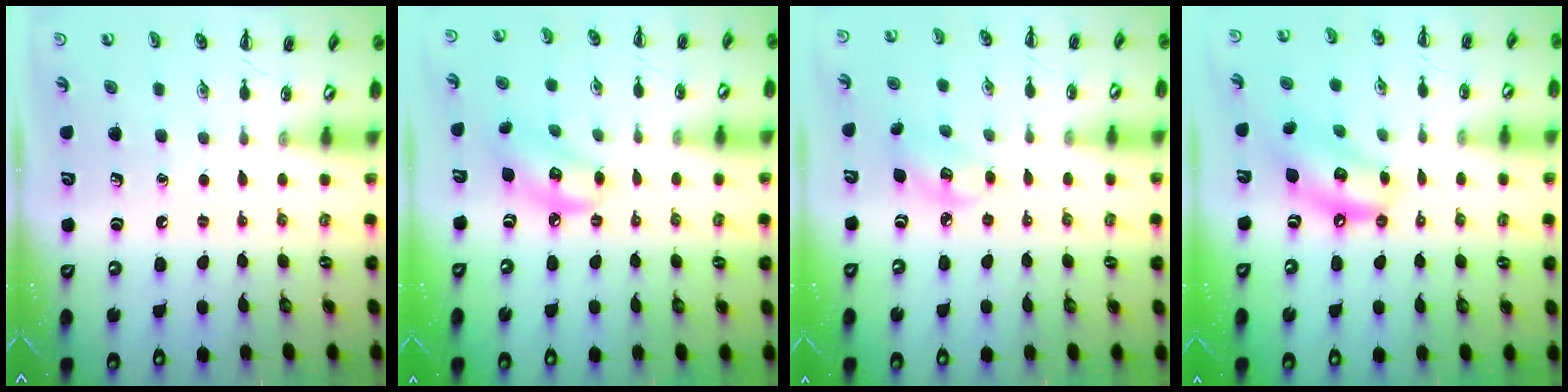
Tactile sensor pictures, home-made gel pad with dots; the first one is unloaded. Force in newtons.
{"total": 8.4, "press": 8.3, "slide": 0.6}
{"total": 5.3, "press": 5.2, "slide": 0.9}
{"total": 11.1, "press": 10.8, "slide": 2.6}